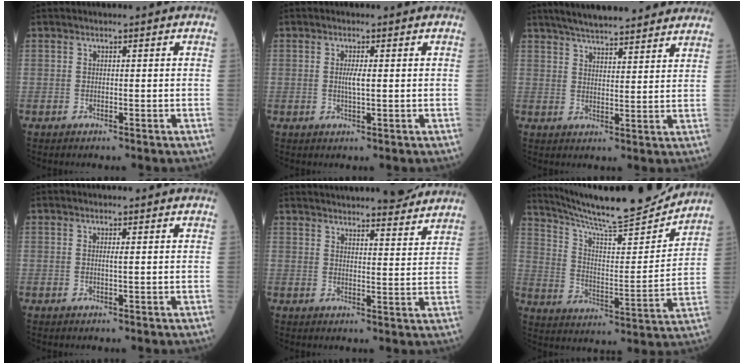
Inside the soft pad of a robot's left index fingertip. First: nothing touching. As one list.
[{"total": 2.0, "force": [0.1, 0.1, 2.0], "torque": [-0.042, -0.002, 0.003]}, {"total": 16.5, "force": [14.4, 2.7, 7.6], "torque": [-0.112, 0.027, 0.198]}, {"total": 0.6, "force": [0.1, -0.1, 0.6], "torque": [-0.013, -0.001, 0.004]}, {"total": 14.2, "force": [13.0, 1.4, 5.6], "torque": [-0.075, 0.002, 0.166]}, {"total": 18.7, "force": [17.5, 0.7, 6.6], "torque": [-0.119, -0.029, 0.269]}]